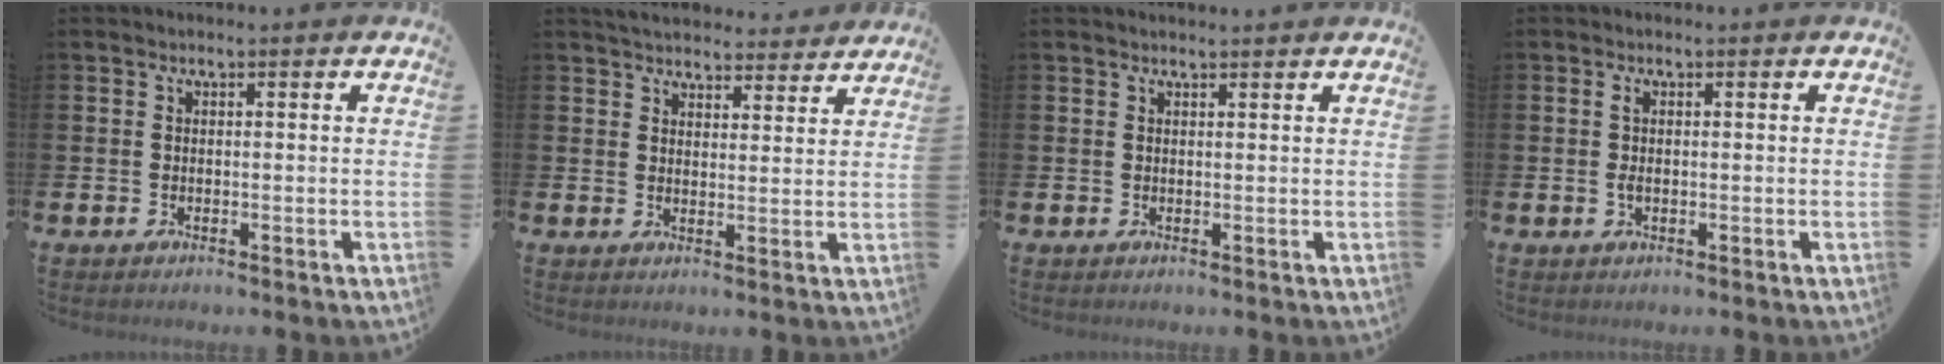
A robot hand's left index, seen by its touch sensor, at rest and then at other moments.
{"total": 4.5, "force": [4.5, 0.8, 0.1], "torque": [-0.011, -0.025, 0.079]}
{"total": 0.9, "force": [0.8, -0.1, 0.1], "torque": [0.010, -0.006, 0.014]}
{"total": 1.4, "force": [0.2, 0.7, 1.2], "torque": [-0.025, 0.005, 0.000]}